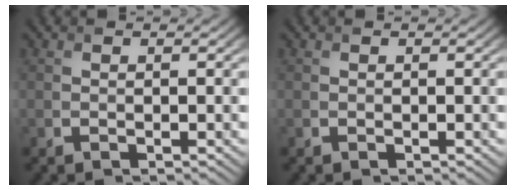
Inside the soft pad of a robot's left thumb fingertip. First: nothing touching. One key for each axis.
{"total": 0.0}